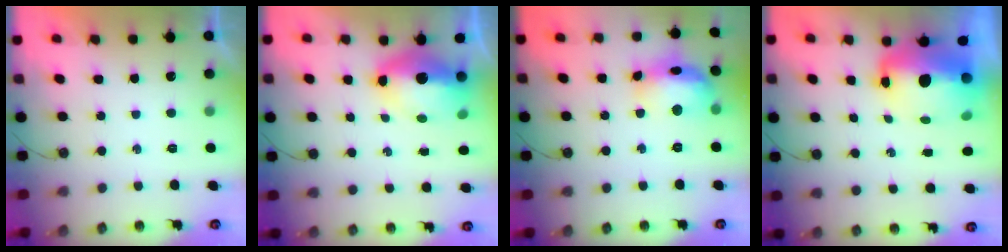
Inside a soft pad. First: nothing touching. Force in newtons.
{"total": 12.8, "press": 12.8, "slide": 1.2}
{"total": 14.3, "press": 14.1, "slide": 2.0}
{"total": 14.1, "press": 14.1, "slide": 1.3}